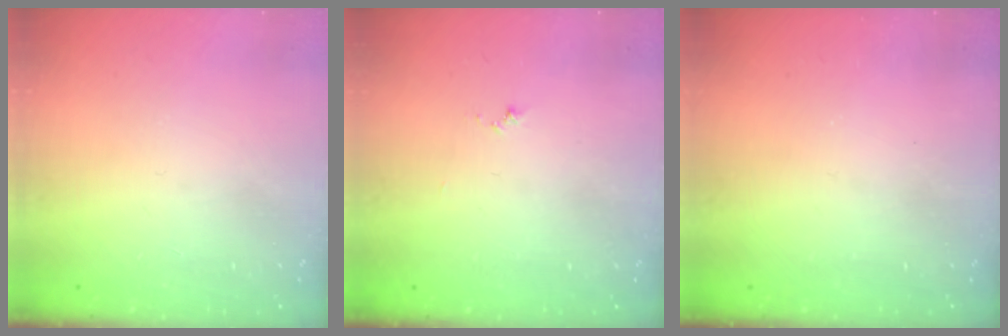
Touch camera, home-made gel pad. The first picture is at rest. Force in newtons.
{"total": 3.8, "press": 3.8, "slide": 0.4}
{"total": 0.0}